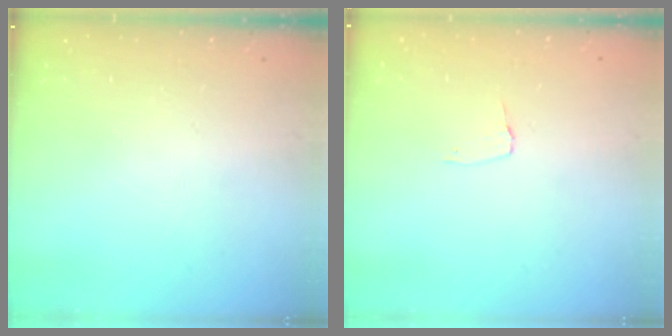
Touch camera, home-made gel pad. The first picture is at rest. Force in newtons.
{"total": 2.7, "press": 2.7, "slide": 0.3}